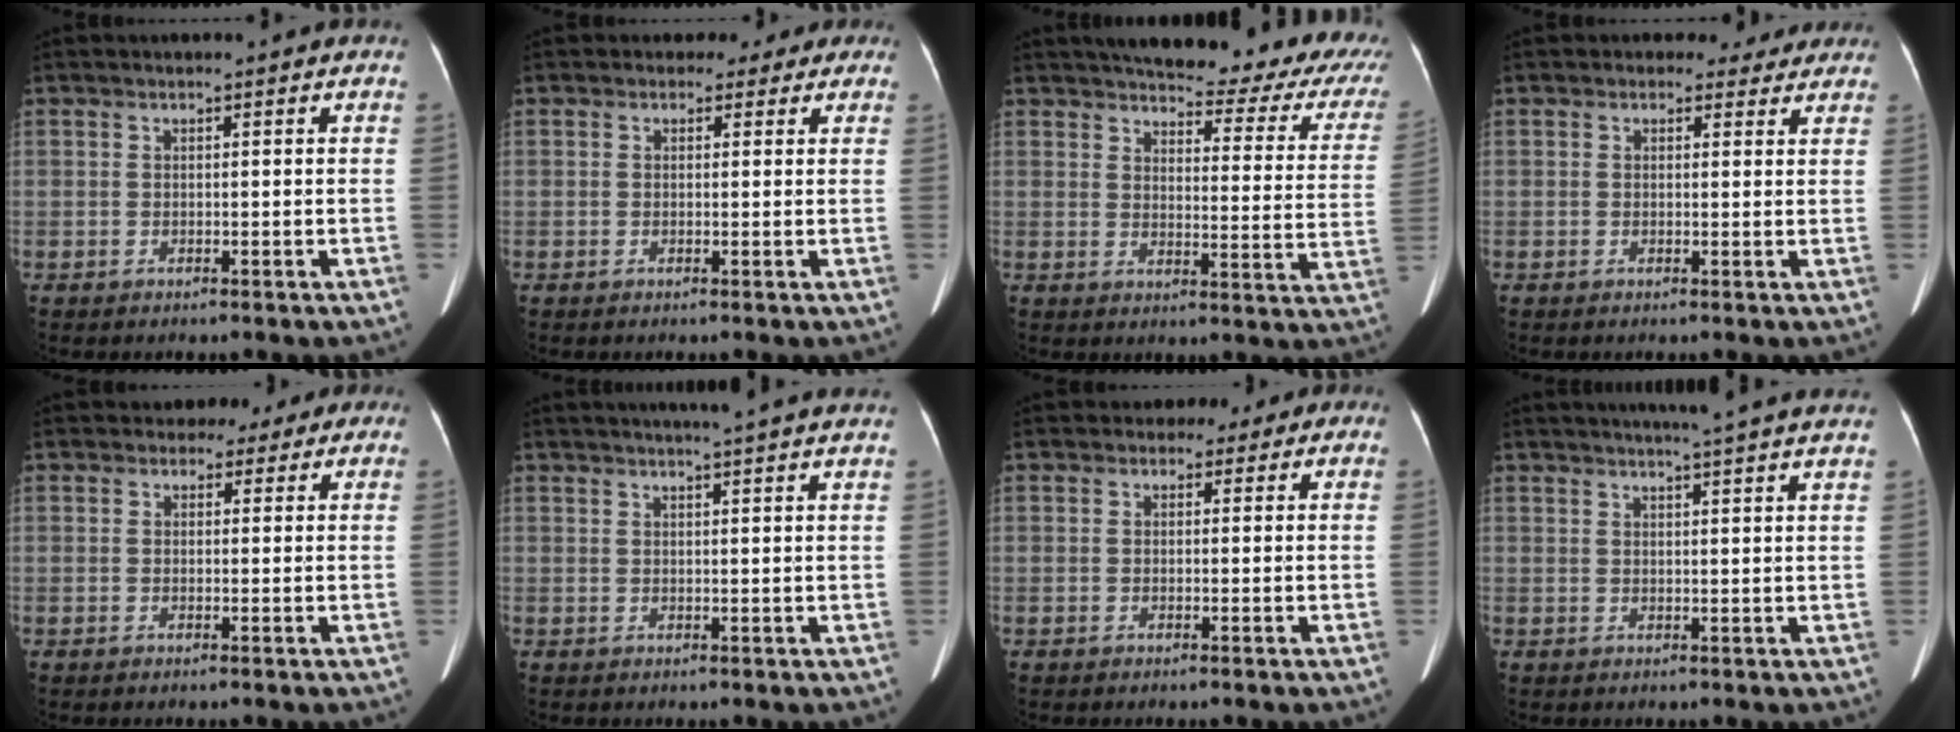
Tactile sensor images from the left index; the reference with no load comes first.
{"total": 3.2, "force": [2.1, 2.4, 0.2], "torque": [0.005, 0.005, 0.014]}
{"total": 21.8, "force": [18.4, 5.2, 10.5], "torque": [-0.118, -0.029, 0.198]}
{"total": 3.3, "force": [2.7, 1.9, 0.1], "torque": [0.003, 0.003, 0.022]}
{"total": 3.7, "force": [2.6, 2.6, 0.2], "torque": [0.004, 0.006, 0.021]}
{"total": 10.1, "force": [8.9, -0.2, 4.8], "torque": [-0.065, 0.019, 0.093]}
{"total": 2.6, "force": [1.6, 2.1, 0.2], "torque": [0.003, 0.008, 0.011]}
{"total": 11.9, "force": [10.5, -0.5, 5.6], "torque": [-0.079, 0.005, 0.112]}